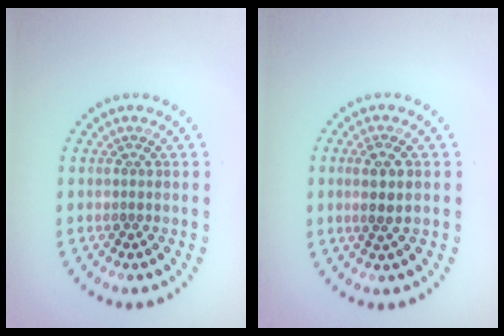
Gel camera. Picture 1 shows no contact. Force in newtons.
{"total": 1.7, "press": 1.6, "slide": 0.8}